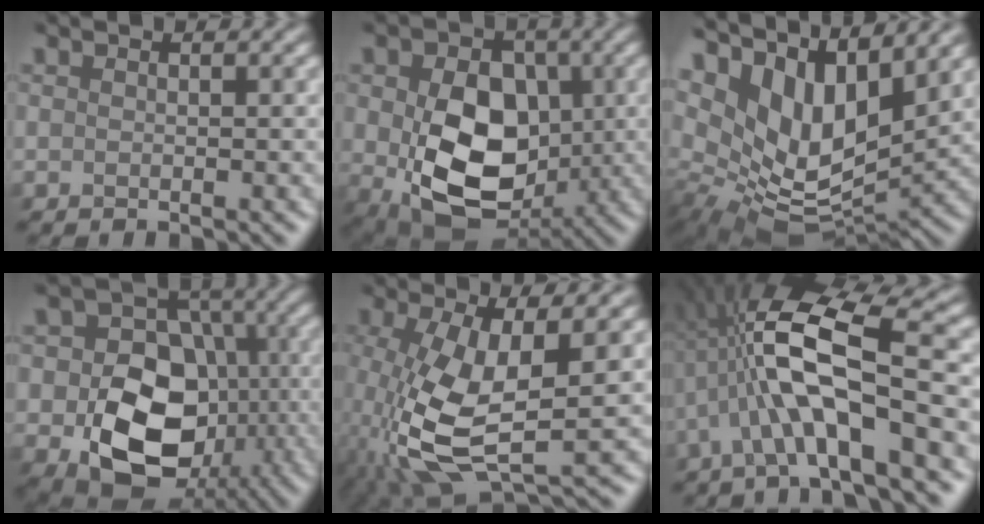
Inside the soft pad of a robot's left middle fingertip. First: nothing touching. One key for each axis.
{"total": 11.2, "fx": -0.7, "fy": 8.1, "fz": 7.7, "tx": -0.129, "ty": -0.027, "tz": 0.002}
{"total": 10.5, "fx": 5.6, "fy": 4.9, "fz": 7.4, "tx": -0.148, "ty": 0.000, "tz": 0.106}
{"total": 11.4, "fx": -2.8, "fy": 8.6, "fz": 6.9, "tx": -0.120, "ty": -0.025, "tz": -0.049}
{"total": 9.3, "fx": -2.3, "fy": 3.3, "fz": 8.4, "tx": -0.201, "ty": -0.016, "tz": -0.046}
{"total": 9.3, "fx": -1.5, "fy": 2.6, "fz": 8.8, "tx": -0.170, "ty": 0.023, "tz": -0.032}